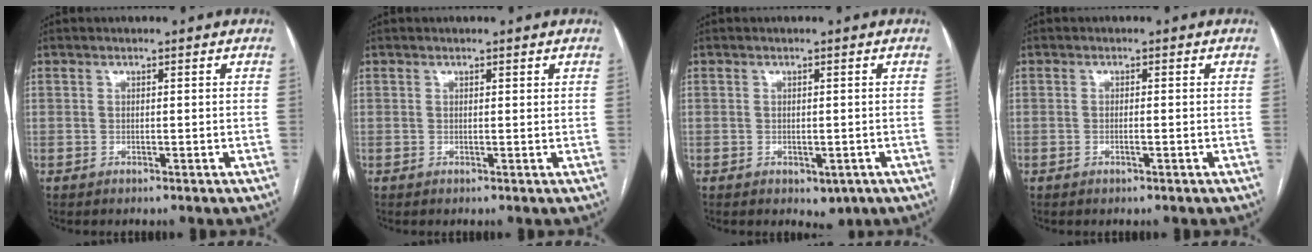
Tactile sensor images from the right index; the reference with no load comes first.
{"total": 0.5, "force": [0.4, 0.1, 0.3], "torque": [-0.006, 0.003, 0.007]}
{"total": 2.3, "force": [-0.9, 1.6, 1.4], "torque": [-0.011, -0.002, 0.001]}
{"total": 0.9, "force": [-0.3, 0.0, 0.8], "torque": [-0.018, 0.001, -0.002]}